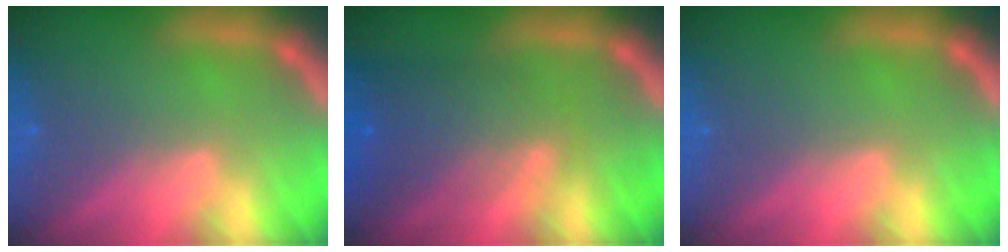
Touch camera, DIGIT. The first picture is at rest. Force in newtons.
{"total": 5.6}
{"total": 0.0}